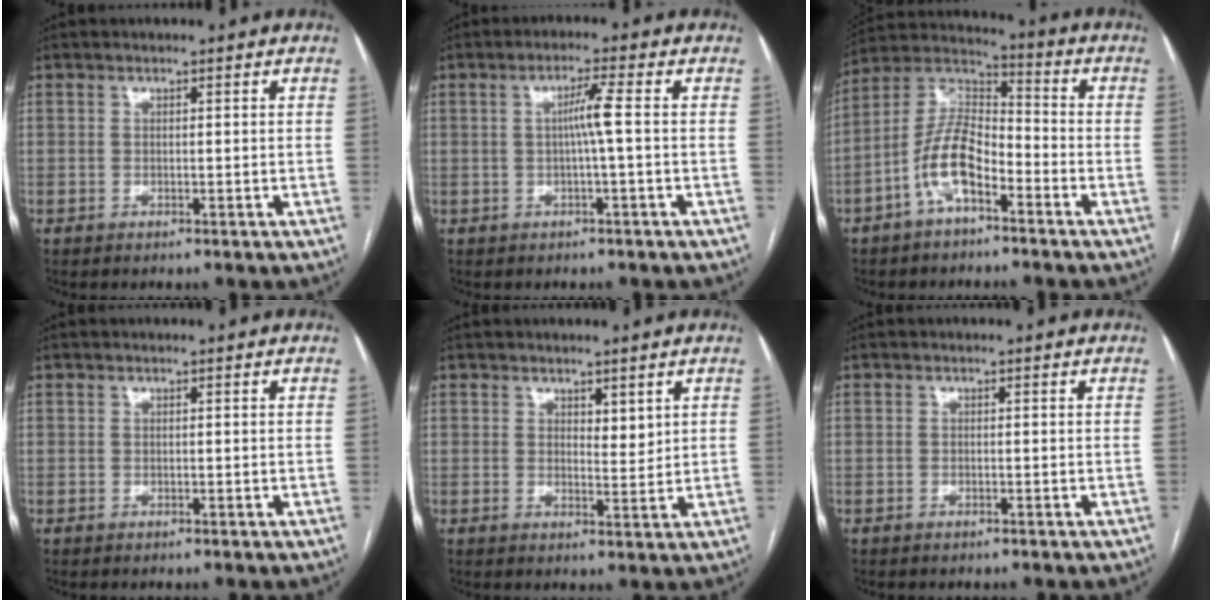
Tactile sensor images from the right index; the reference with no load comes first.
{"total": 3.6, "force": [0.1, -0.6, 3.5], "torque": [-0.064, 0.004, 0.002]}
{"total": 10.5, "force": [-4.7, 4.3, 8.3], "torque": [-0.181, 0.024, -0.093]}
{"total": 0.0}
{"total": 2.6, "force": [1.7, 1.1, 1.6], "torque": [-0.021, -0.010, 0.032]}
{"total": 0.0}